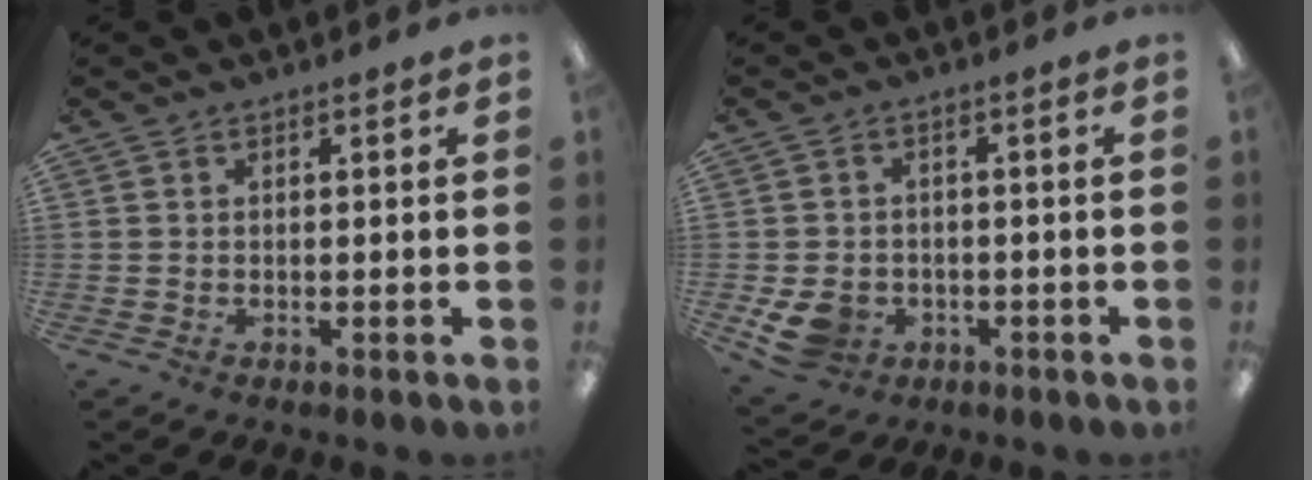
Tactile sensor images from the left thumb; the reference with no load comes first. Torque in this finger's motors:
{"motor_torque": [0.16, 0.67, 0.31, -0.36, 0.04]}